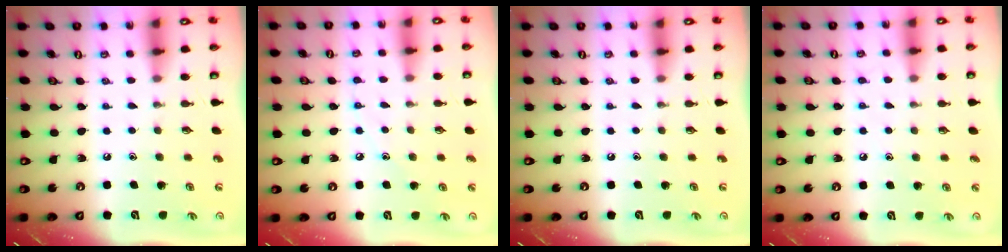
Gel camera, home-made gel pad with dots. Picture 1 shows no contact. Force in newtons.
{"total": 5.3, "press": 5.3, "slide": 0.6}
{"total": 0.0}
{"total": 4.7, "press": 4.6, "slide": 0.5}